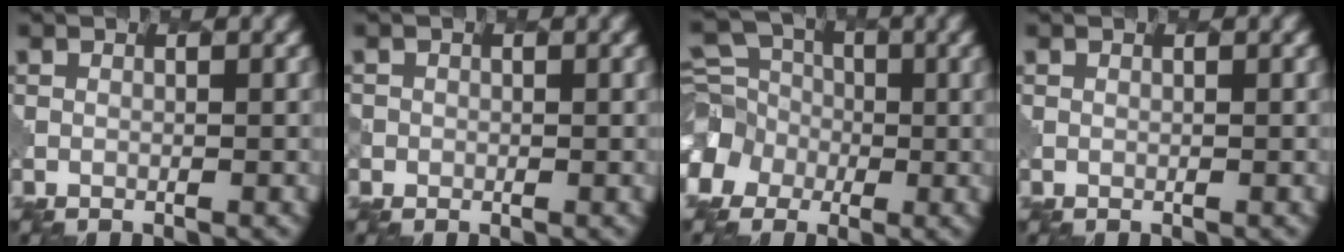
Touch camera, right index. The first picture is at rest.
{"total": 1.0, "force": [-0.2, 0.9, -0.2], "torque": [0.008, -0.007, -0.004]}
{"total": 8.5, "force": [-2.3, 7.4, 3.4], "torque": [-0.074, -0.004, -0.061]}
{"total": 0.0}